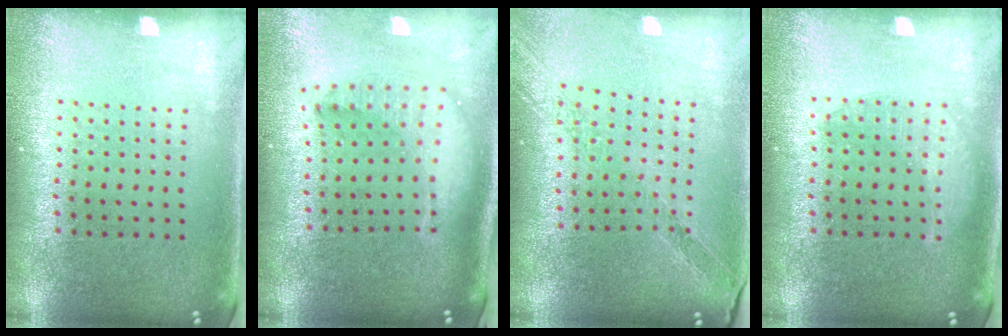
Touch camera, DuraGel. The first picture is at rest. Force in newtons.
{"total": 1.9, "press": 1.5, "slide": 1.1}
{"total": 1.1, "press": 1.1, "slide": 0.2}
{"total": 2.2, "press": 2.2, "slide": 0.3}